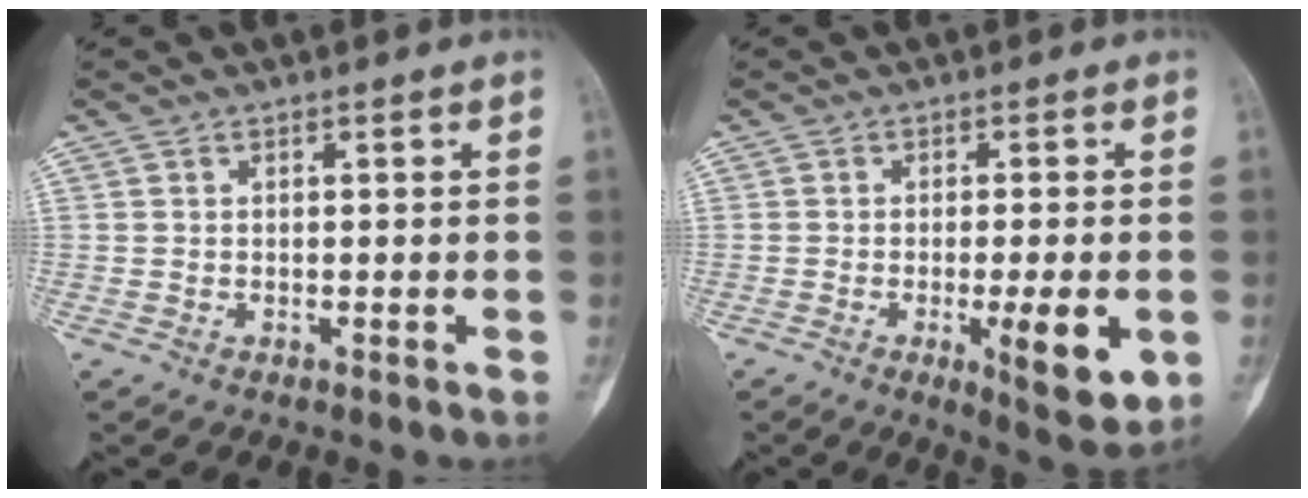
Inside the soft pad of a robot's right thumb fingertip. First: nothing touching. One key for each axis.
{"total": 9.1, "fx": -2.4, "fy": 2.2, "fz": 8.5, "tx": -0.116, "ty": -0.015, "tz": -0.029}